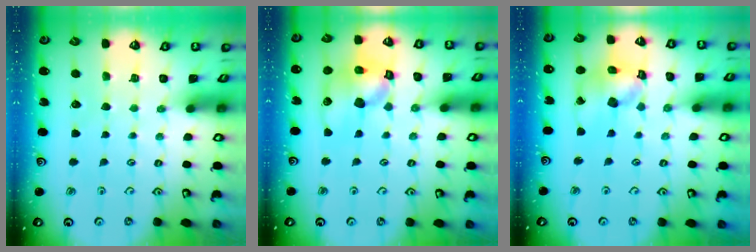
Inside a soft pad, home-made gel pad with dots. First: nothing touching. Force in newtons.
{"total": 16.8, "press": 16.6, "slide": 2.5}
{"total": 13.4, "press": 13.3, "slide": 1.8}